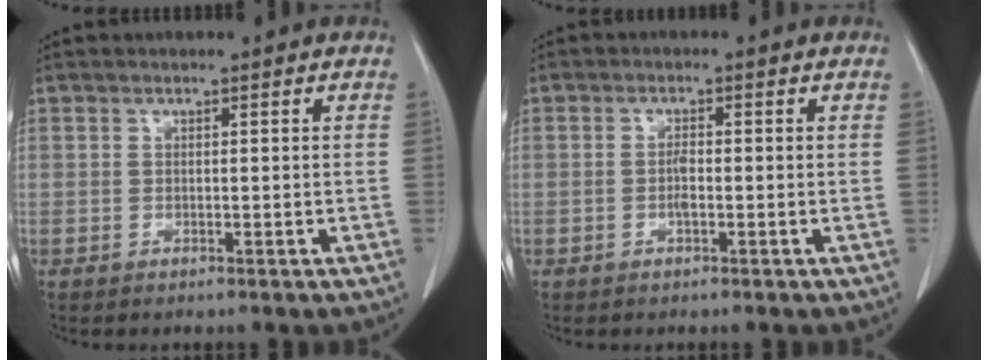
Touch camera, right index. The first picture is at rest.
{"total": 1.6, "force": [-0.5, 0.3, 1.5], "torque": [-0.031, 0.002, -0.007]}